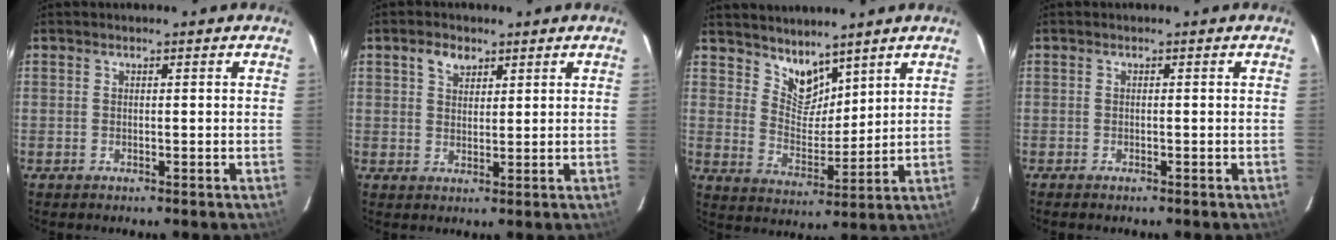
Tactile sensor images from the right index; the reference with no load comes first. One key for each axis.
{"total": 3.5, "fx": 2.1, "fy": 2.3, "fz": 1.6, "tx": -0.025, "ty": 0.010, "tz": 0.038}
{"total": 7.2, "fx": 5.9, "fy": 3.2, "fz": 2.3, "tx": -0.030, "ty": -0.002, "tz": 0.116}
{"total": 0.9, "fx": -0.8, "fy": 0.2, "fz": 0.4, "tx": -0.010, "ty": -0.003, "tz": -0.015}